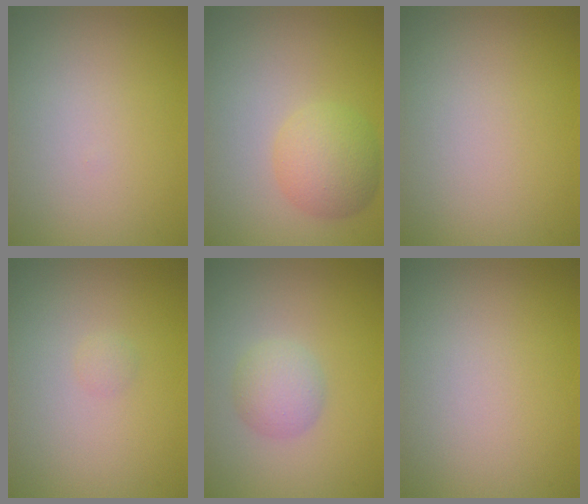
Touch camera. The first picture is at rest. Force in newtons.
{"total": 4.0, "press": 4.0, "slide": 0.1}
{"total": 0.0}
{"total": 0.5, "press": 0.5, "slide": 0.0}
{"total": 2.4, "press": 2.4, "slide": 0.1}
{"total": 0.0}